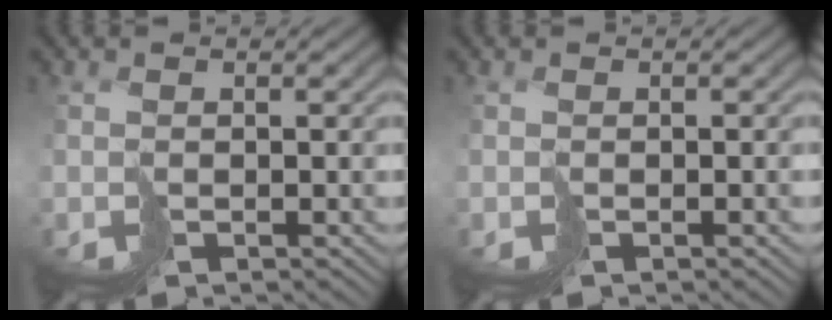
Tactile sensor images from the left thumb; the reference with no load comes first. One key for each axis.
{"total": 0.6, "fx": -0.4, "fy": 0.0, "fz": 0.4, "tx": -0.007, "ty": 0.003, "tz": -0.005}